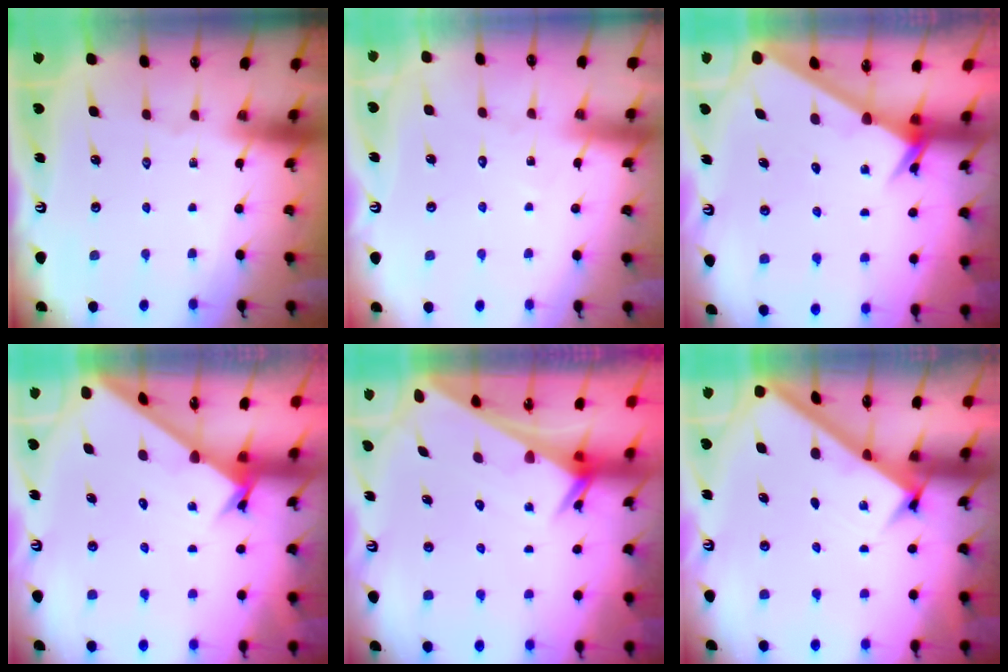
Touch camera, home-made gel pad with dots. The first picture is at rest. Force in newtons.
{"total": 4.6, "press": 4.5, "slide": 0.4}
{"total": 2.5, "press": 2.5, "slide": 0.1}
{"total": 1.7, "press": 1.7, "slide": 0.1}
{"total": 2.6, "press": 2.6, "slide": 0.2}
{"total": 2.5, "press": 2.5, "slide": 0.3}